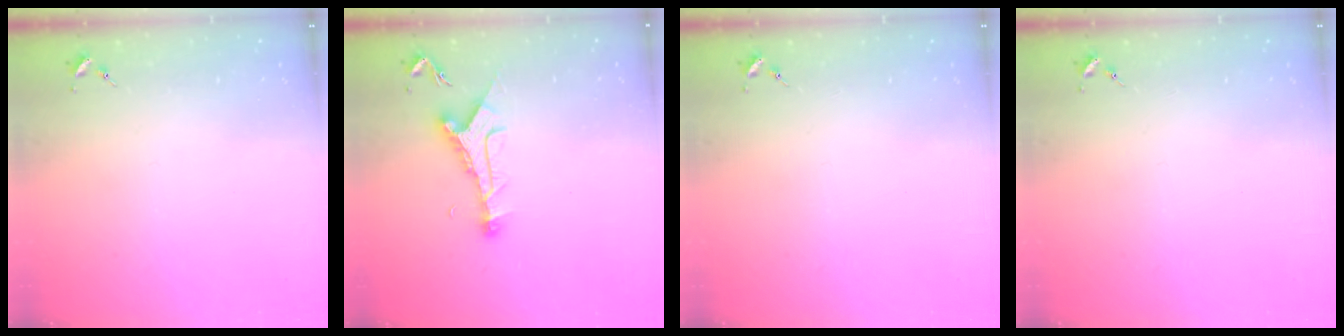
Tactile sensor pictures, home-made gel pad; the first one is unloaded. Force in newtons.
{"total": 10.1, "press": 10.1, "slide": 0.8}
{"total": 0.0}
{"total": 0.0}